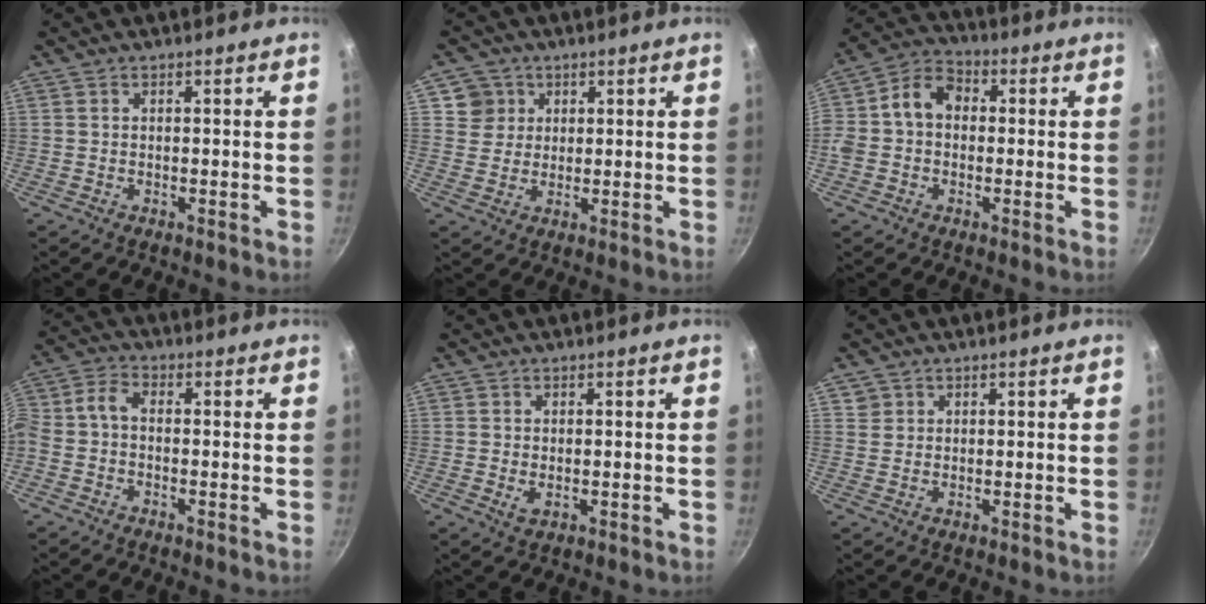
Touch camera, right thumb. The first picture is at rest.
{"total": 5.1, "force": [1.9, 4.7, 0.5], "torque": [0.029, 0.007, 0.031]}
{"total": 8.6, "force": [0.1, 6.8, 5.2], "torque": [-0.070, 0.025, -0.024]}
{"total": 5.3, "force": [-1.7, 3.3, 3.9], "torque": [-0.091, 0.034, -0.048]}
{"total": 1.9, "force": [-0.2, 1.3, 1.4], "torque": [-0.025, -0.003, -0.001]}
{"total": 1.7, "force": [0.7, 1.5, 0.2], "torque": [0.009, 0.010, 0.012]}